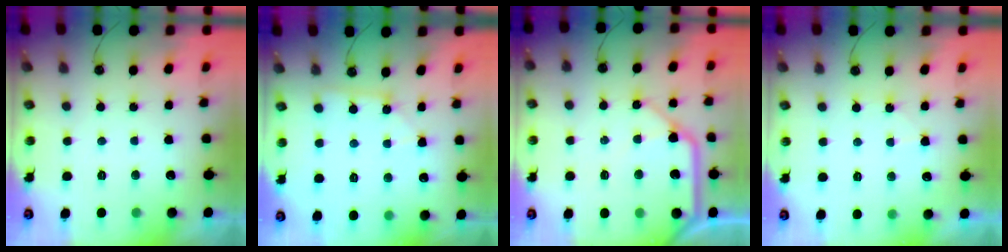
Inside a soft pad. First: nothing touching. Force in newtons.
{"total": 3.5, "press": 3.5, "slide": 0.5}
{"total": 13.3, "press": 13.2, "slide": 1.6}
{"total": 5.2, "press": 5.2, "slide": 0.7}